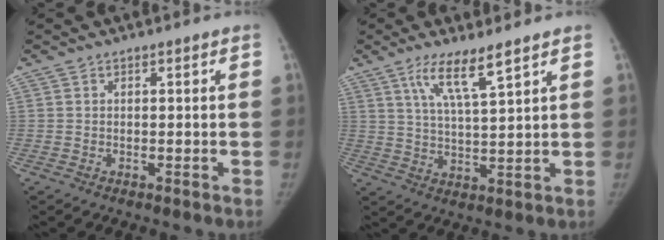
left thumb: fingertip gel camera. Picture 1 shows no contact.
{"total": 7.7, "force": [4.9, 0.8, 5.9], "torque": [-0.112, -0.030, 0.098]}